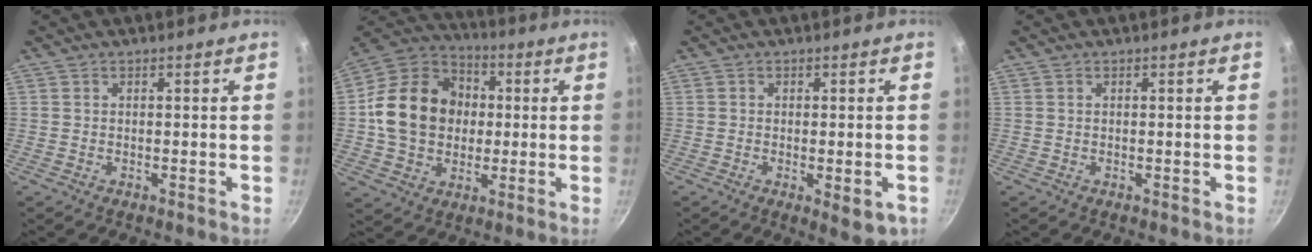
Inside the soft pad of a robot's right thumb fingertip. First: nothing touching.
{"total": 17.9, "force": [0.3, 14.6, 10.2], "torque": [-0.162, 0.024, 0.005]}
{"total": 5.0, "force": [-1.7, 1.8, 4.4], "torque": [-0.058, -0.005, -0.016]}
{"total": 0.0}